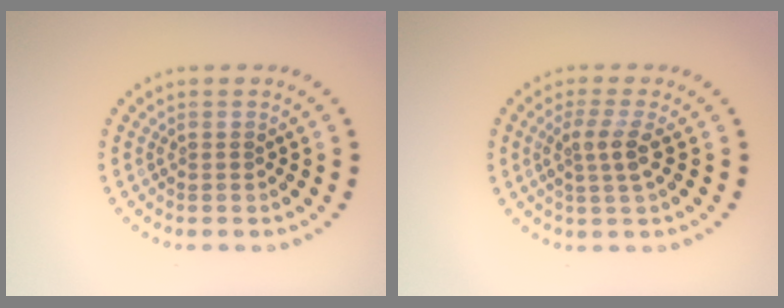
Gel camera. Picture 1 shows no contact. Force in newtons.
{"total": 2.5, "press": 2.2, "slide": 1.3}